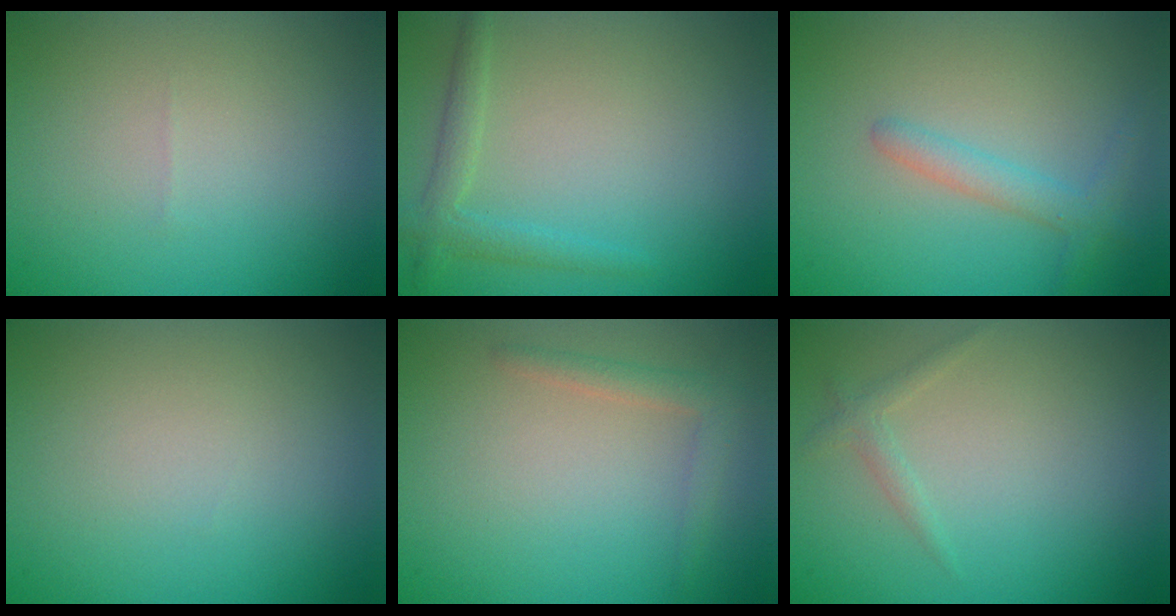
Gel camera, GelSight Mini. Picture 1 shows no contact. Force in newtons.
{"total": 1.2, "press": 1.2, "slide": 0.1}
{"total": 2.1, "press": 2.1, "slide": 0.0}
{"total": 0.0}
{"total": 1.8, "press": 1.8, "slide": 0.2}
{"total": 1.0, "press": 1.0, "slide": 0.0}